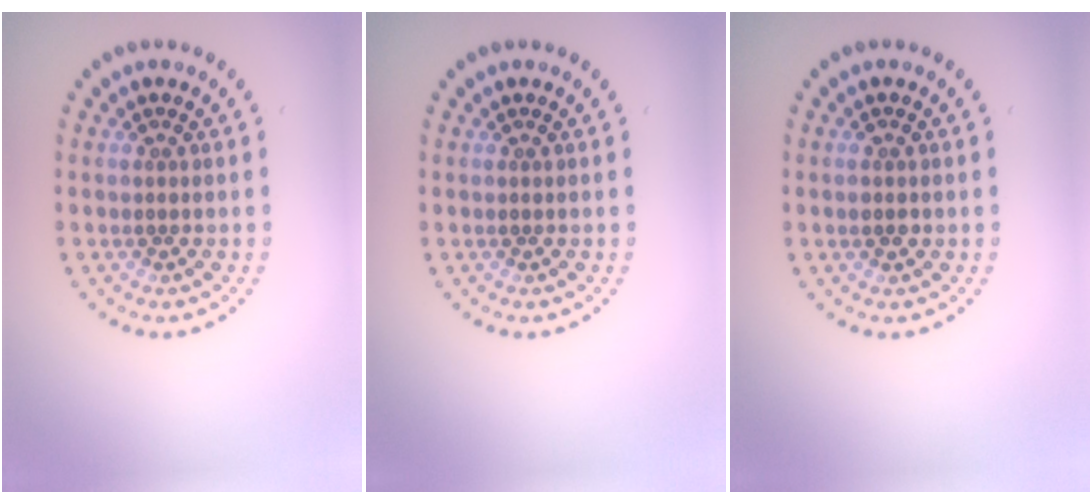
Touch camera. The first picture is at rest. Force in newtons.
{"total": 0.0}
{"total": 1.4, "press": 1.4, "slide": 0.2}